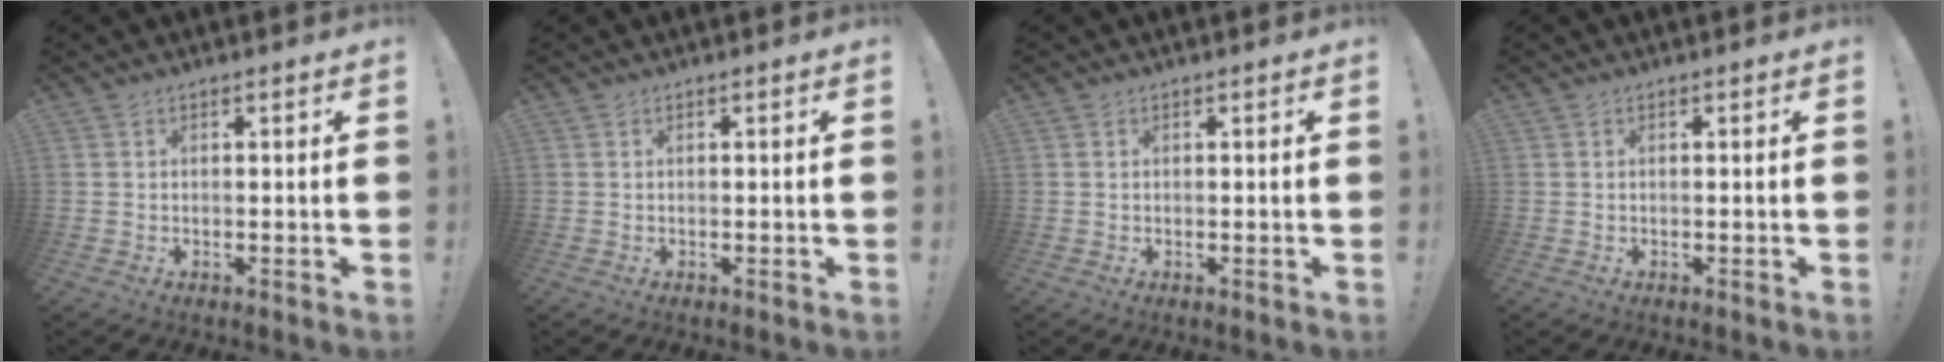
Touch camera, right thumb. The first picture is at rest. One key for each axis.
{"total": 0.0}
{"total": 0.0}
{"total": 0.0}